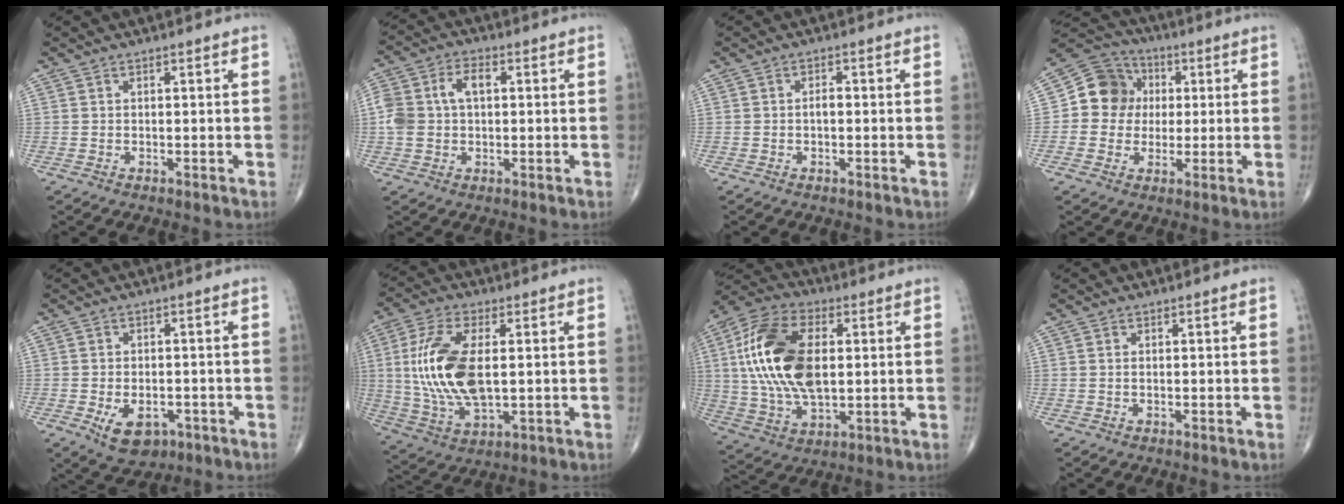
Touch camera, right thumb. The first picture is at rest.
{"total": 8.4, "force": [0.9, 5.5, 6.3], "torque": [-0.134, 0.027, 0.019]}
{"total": 1.3, "force": [-0.3, 0.7, 1.1], "torque": [-0.016, 0.004, -0.007]}
{"total": 10.7, "force": [0.9, 9.8, 4.2], "torque": [-0.038, 0.016, 0.004]}
{"total": 7.1, "force": [-2.9, 4.5, 4.7], "torque": [-0.063, 0.007, -0.033]}
{"total": 16.0, "force": [1.3, 7.5, 14.1], "torque": [-0.296, -0.008, 0.029]}
{"total": 20.3, "force": [2.6, 11.1, 16.8], "torque": [-0.334, 0.003, 0.045]}
{"total": 0.0}